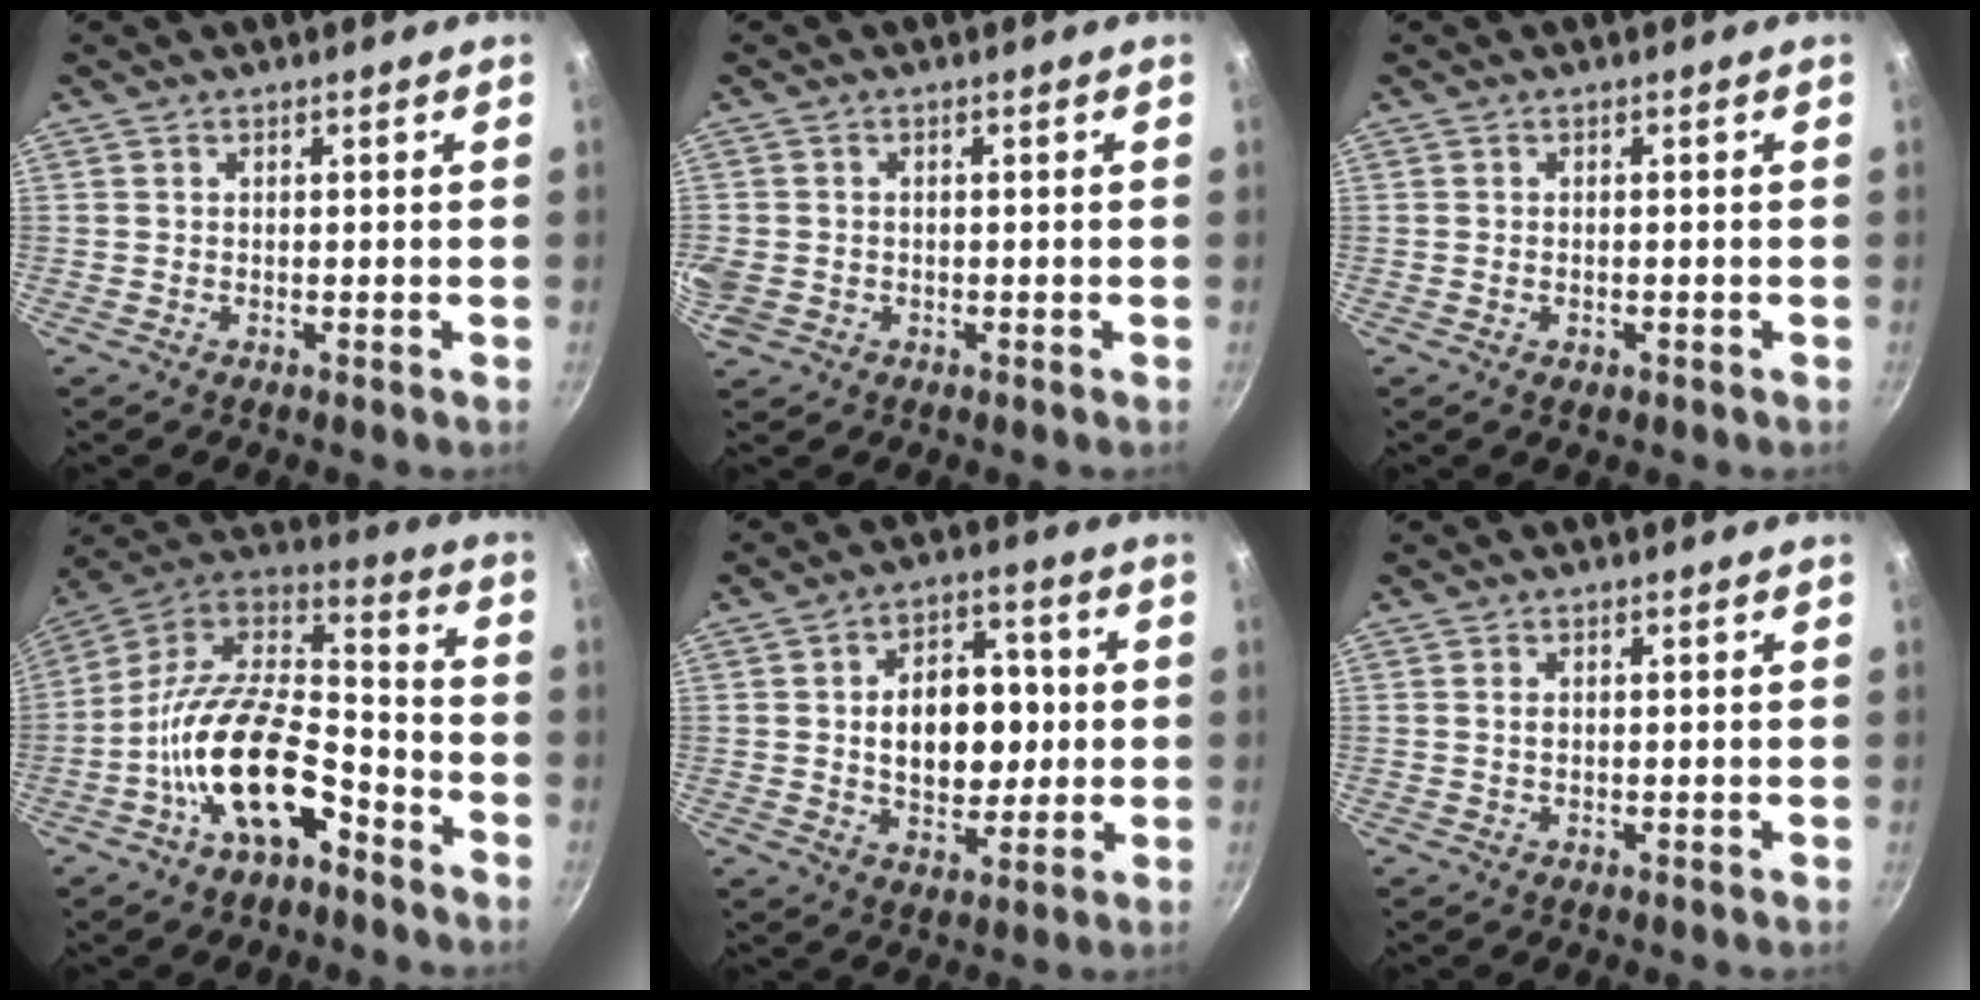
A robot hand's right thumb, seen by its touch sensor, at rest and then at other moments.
{"total": 6.2, "force": [-0.9, 5.3, 3.2], "torque": [-0.081, 0.001, -0.015]}
{"total": 1.5, "force": [-0.6, 1.0, 1.0], "torque": [-0.015, -0.001, -0.010]}
{"total": 20.6, "force": [-9.0, 10.2, 15.4], "torque": [-0.249, 0.071, -0.174]}
{"total": 14.0, "force": [0.6, 9.5, 10.3], "torque": [-0.109, 0.013, 0.010]}
{"total": 1.1, "force": [0.2, 0.7, 0.8], "torque": [-0.015, 0.002, 0.003]}